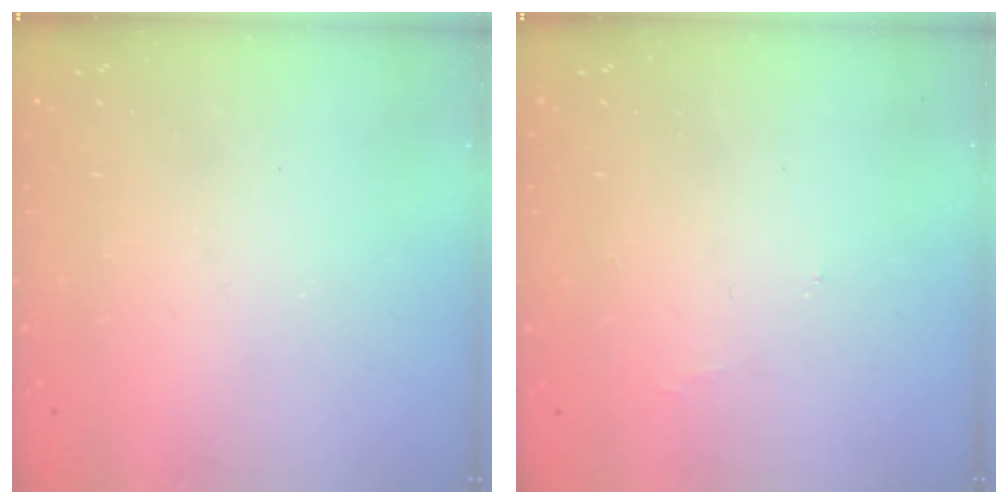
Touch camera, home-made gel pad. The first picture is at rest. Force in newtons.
{"total": 3.7, "press": 3.7, "slide": 0.4}